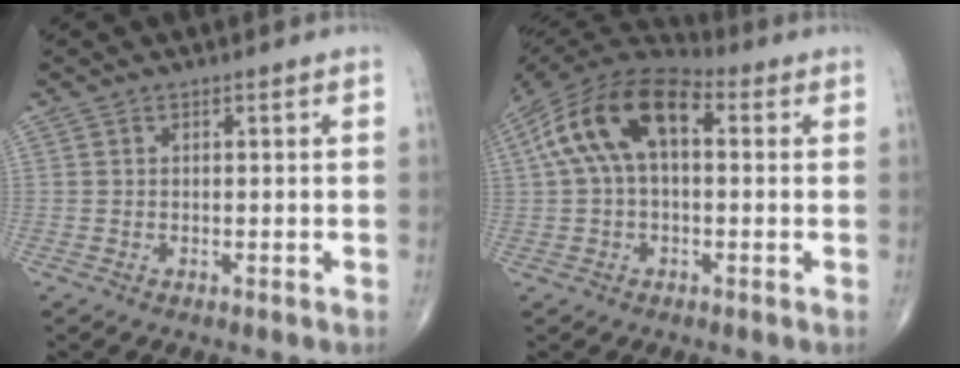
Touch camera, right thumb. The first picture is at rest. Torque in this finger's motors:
{"motor_torque": [0.39, 0.43, 1.10, 0.29, 0.37]}